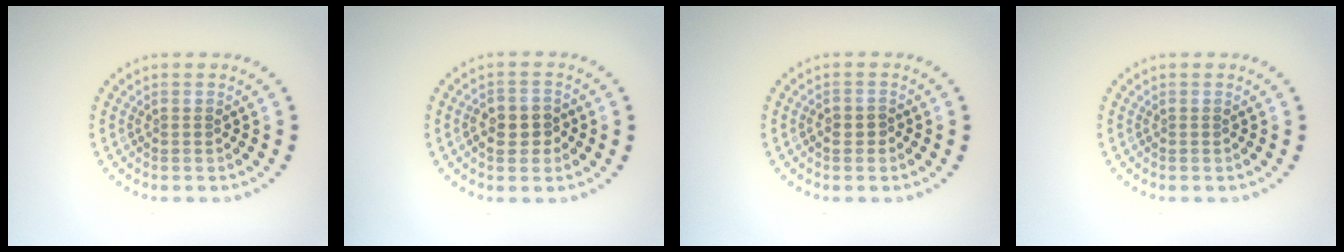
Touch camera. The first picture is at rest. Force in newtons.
{"total": 2.8, "press": 2.7, "slide": 0.7}
{"total": 0.9, "press": 0.8, "slide": 0.3}
{"total": 0.0}